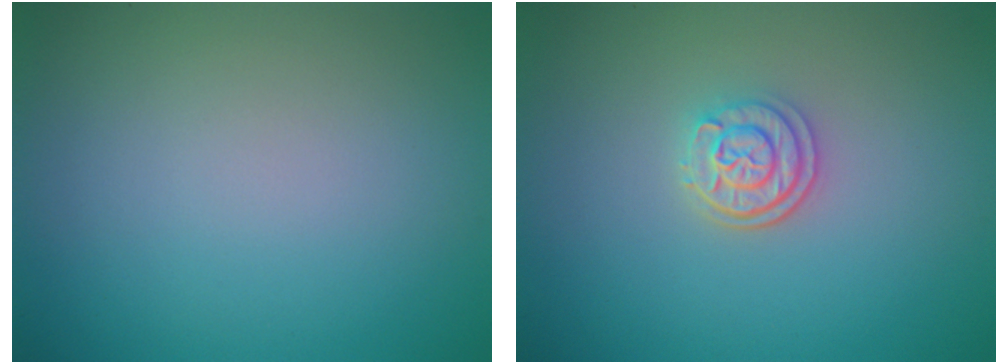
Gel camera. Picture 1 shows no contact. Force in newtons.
{"total": 2.6, "press": 2.2, "slide": 1.3}